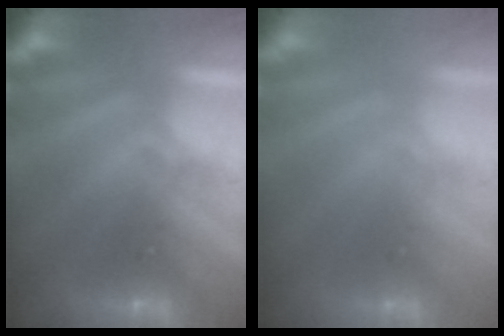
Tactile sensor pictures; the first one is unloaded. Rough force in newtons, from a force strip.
{"total": 2.8}